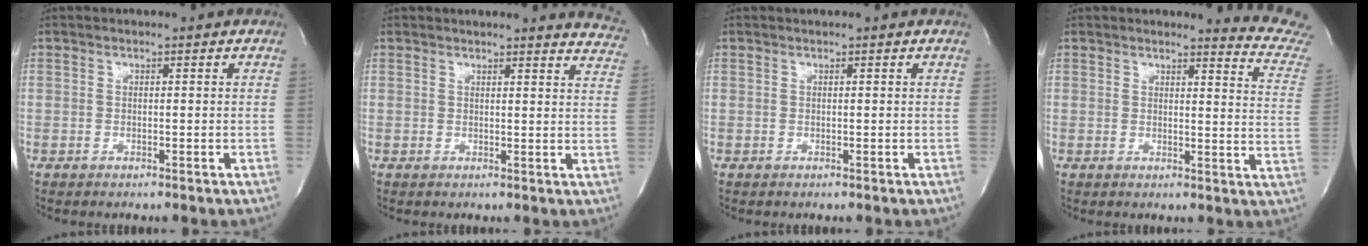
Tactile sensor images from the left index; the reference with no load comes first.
{"total": 10.3, "force": [10.1, 1.2, 1.8], "torque": [0.005, -0.060, 0.075]}
{"total": 0.0}
{"total": 9.2, "force": [9.1, -1.0, 0.1], "torque": [0.001, -0.121, 0.070]}